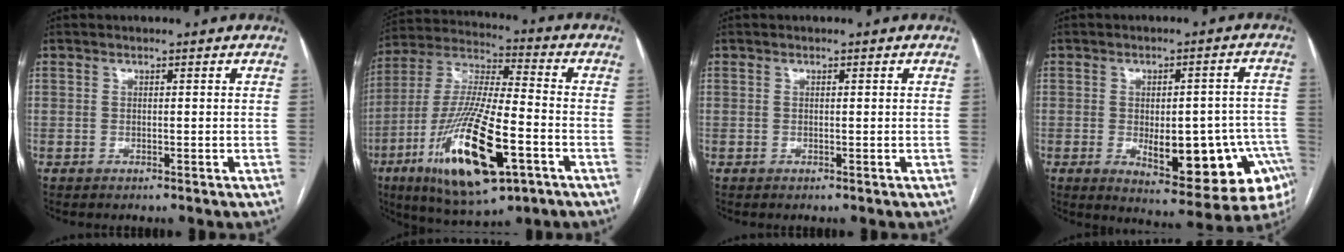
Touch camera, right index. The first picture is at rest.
{"total": 21.2, "force": [-8.2, 4.8, 19.0], "torque": [-0.399, -0.030, -0.138]}
{"total": 0.0}
{"total": 17.2, "force": [-6.0, 6.7, 14.7], "torque": [-0.117, 0.025, -0.058]}